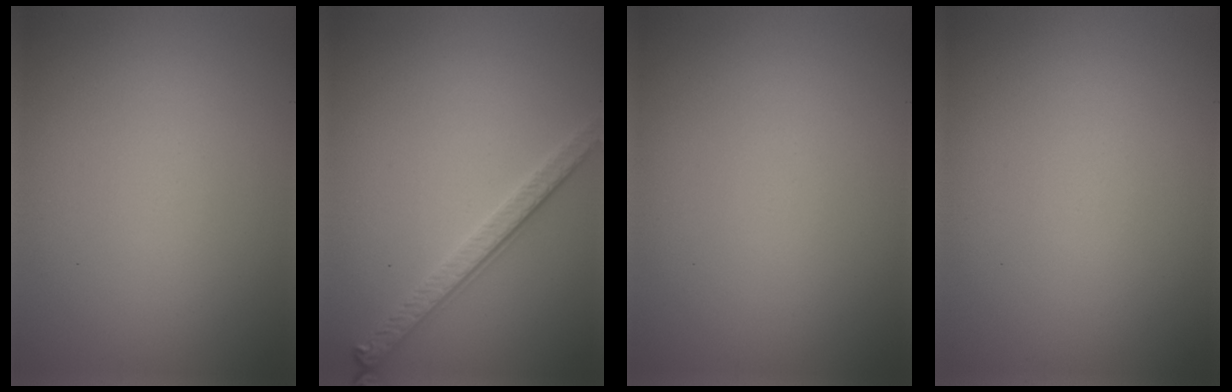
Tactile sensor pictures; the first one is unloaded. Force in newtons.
{"total": 2.9, "press": 2.5, "slide": 1.5}
{"total": 0.0}
{"total": 0.0}